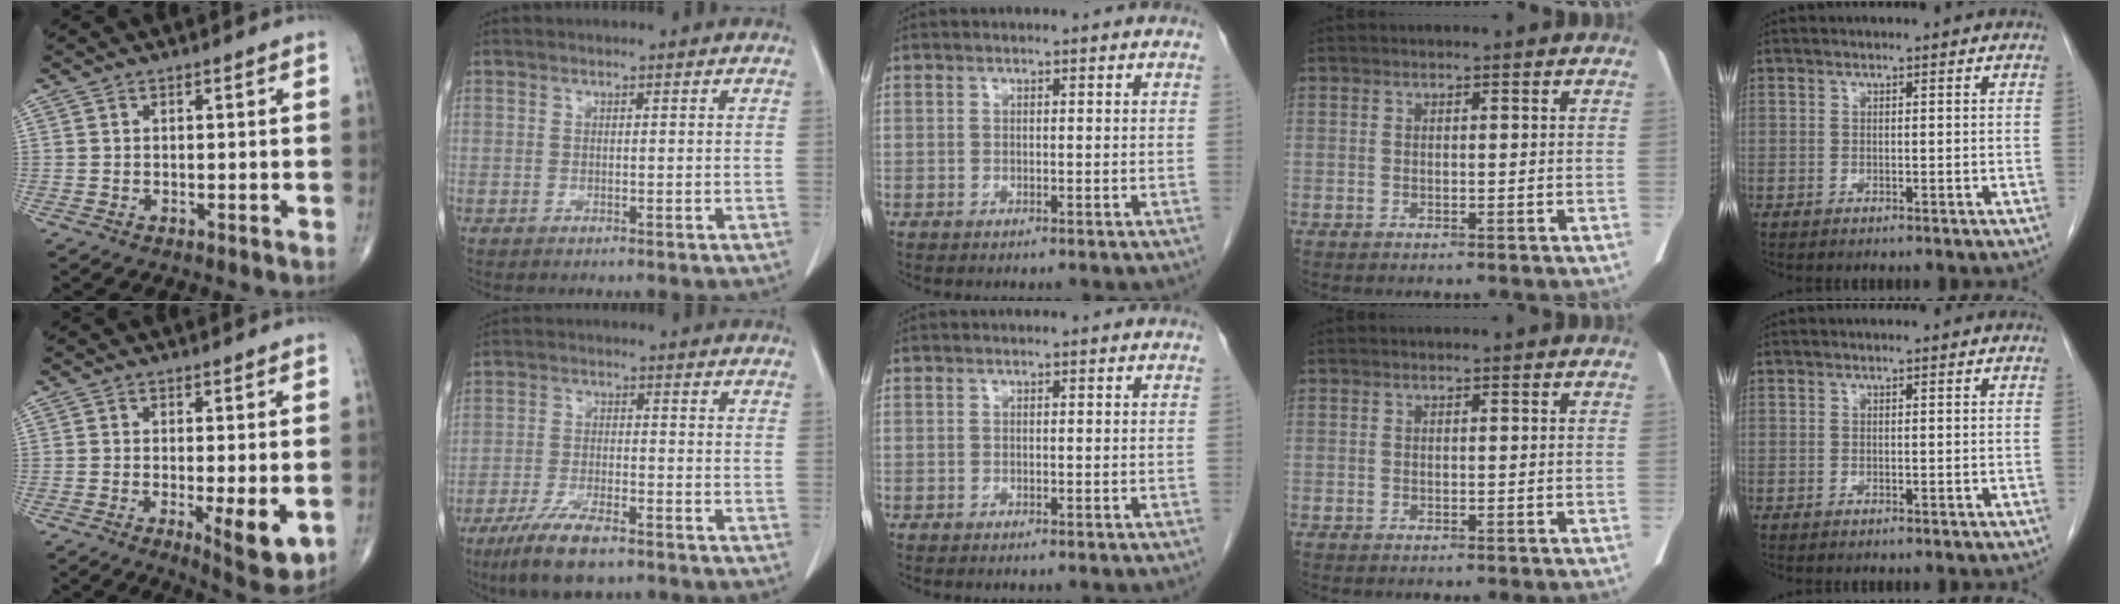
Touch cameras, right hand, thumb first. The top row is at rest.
{"thumb": {"total": 7.7, "force": [-1.8, 2.2, 7.2], "torque": [-0.104, -0.022, -0.024]}, "index": {"total": 8.4, "force": [-6.0, 1.8, 5.7], "torque": [-0.107, -0.016, -0.104]}}